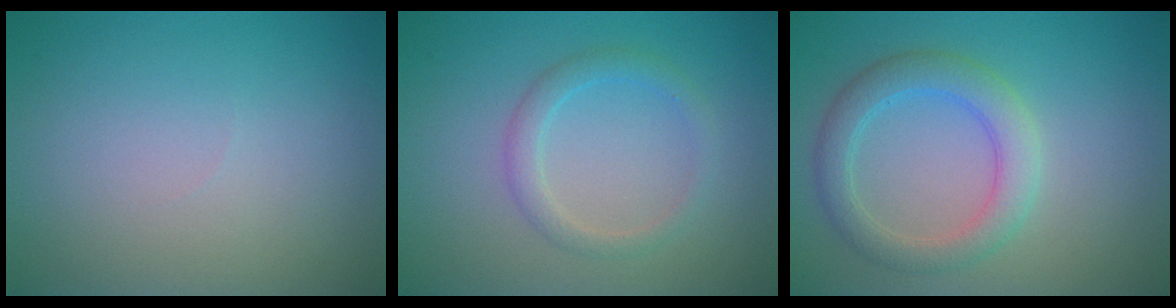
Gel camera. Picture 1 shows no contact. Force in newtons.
{"total": 2.0, "press": 2.0, "slide": 0.1}
{"total": 3.7, "press": 3.7, "slide": 0.3}